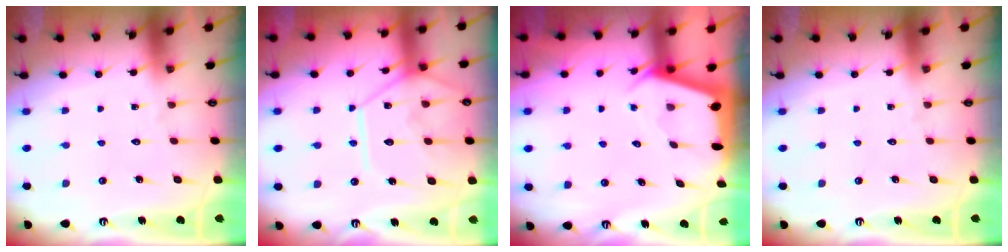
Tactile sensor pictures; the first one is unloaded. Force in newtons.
{"total": 13.4, "press": 13.3, "slide": 1.3}
{"total": 2.5, "press": 2.5, "slide": 0.3}
{"total": 0.0}